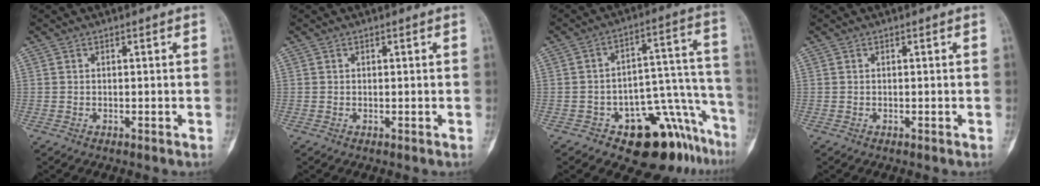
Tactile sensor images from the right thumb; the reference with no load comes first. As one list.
[{"total": 0.0}, {"total": 15.6, "force": [-10.3, 7.3, 9.2], "torque": [-0.050, 0.122, -0.143]}, {"total": 0.0}]